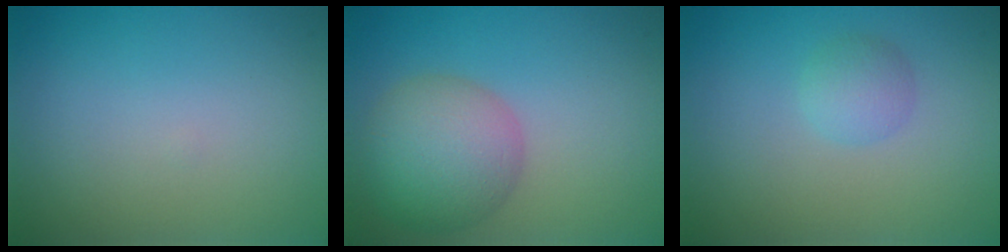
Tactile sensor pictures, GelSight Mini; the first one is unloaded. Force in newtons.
{"total": 6.2, "press": 6.2, "slide": 0.5}
{"total": 2.0, "press": 2.0, "slide": 0.0}